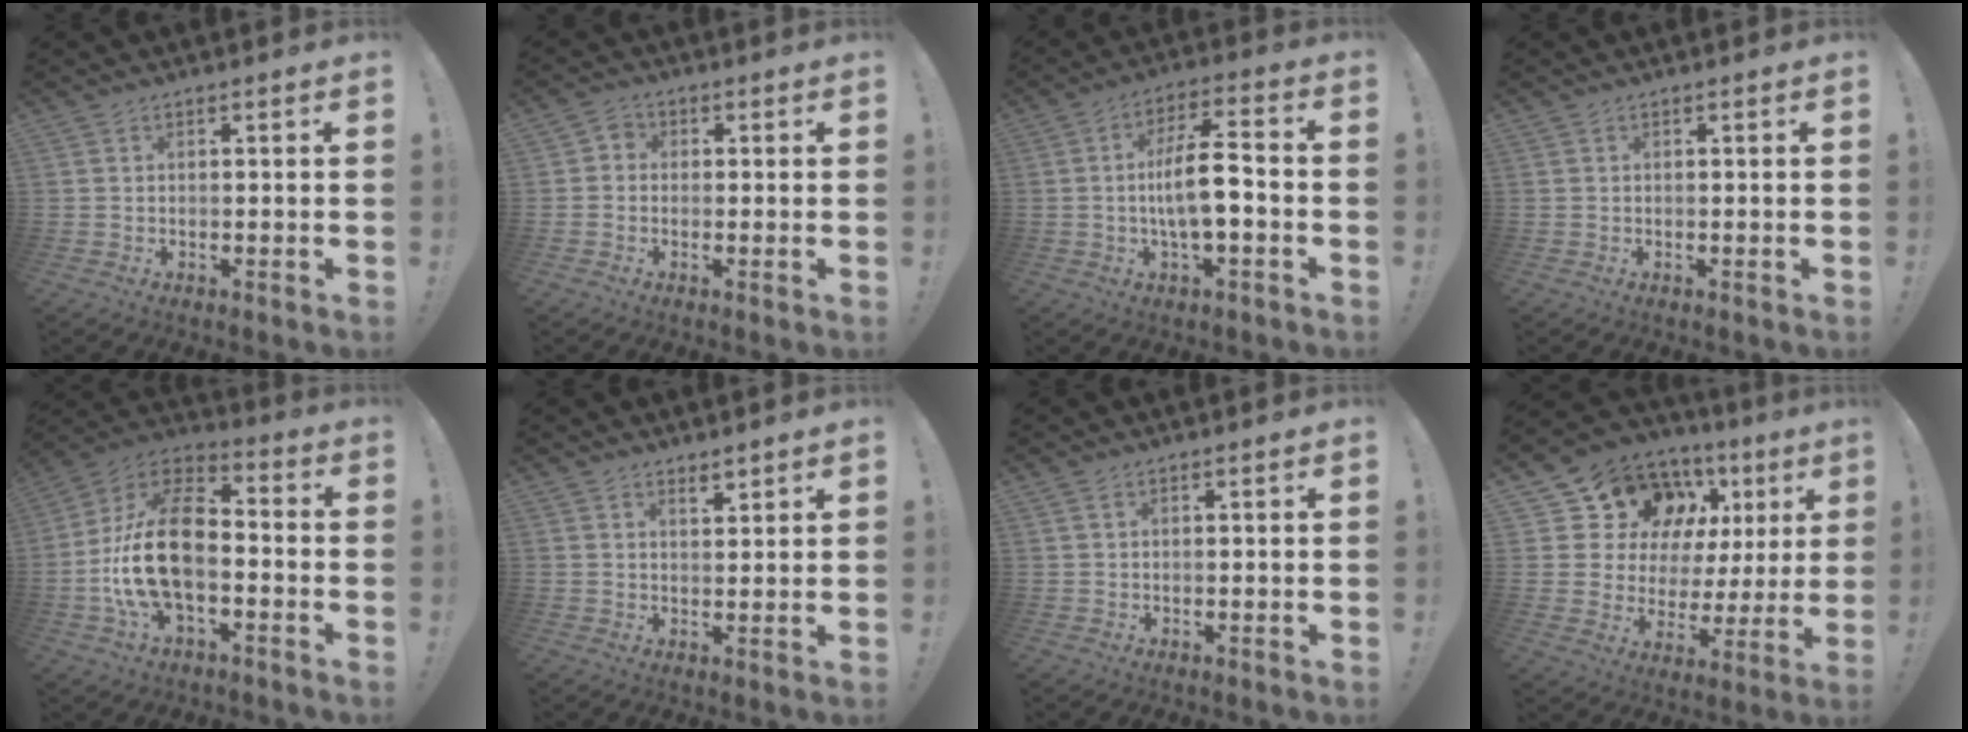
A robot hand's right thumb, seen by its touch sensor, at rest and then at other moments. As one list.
[{"total": 2.9, "force": [-1.0, 2.4, 1.2], "torque": [-0.024, 0.013, -0.016]}, {"total": 11.5, "force": [-2.0, 3.2, 10.9], "torque": [-0.199, 0.010, -0.040]}, {"total": 0.0}, {"total": 19.9, "force": [-3.8, 11.6, 15.7], "torque": [-0.298, 0.032, -0.057]}, {"total": 3.0, "force": [2.5, 1.1, 1.2], "torque": [-0.013, -0.015, 0.044]}, {"total": 1.0, "force": [0.6, 0.6, 0.6], "torque": [-0.016, 0.003, 0.013]}, {"total": 13.4, "force": [8.1, 8.9, 6.0], "torque": [-0.101, -0.065, 0.158]}]